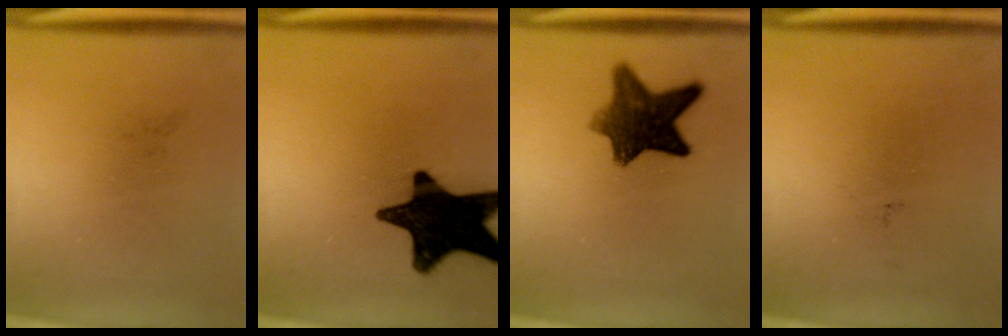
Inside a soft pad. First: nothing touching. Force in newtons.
{"total": 17.7}
{"total": 9.4}
{"total": 0.0}